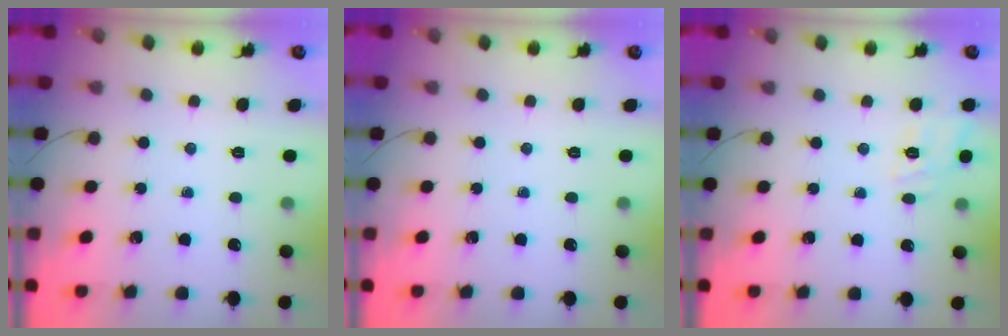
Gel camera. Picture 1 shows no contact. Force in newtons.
{"total": 0.0}
{"total": 10.2, "press": 10.2, "slide": 1.1}